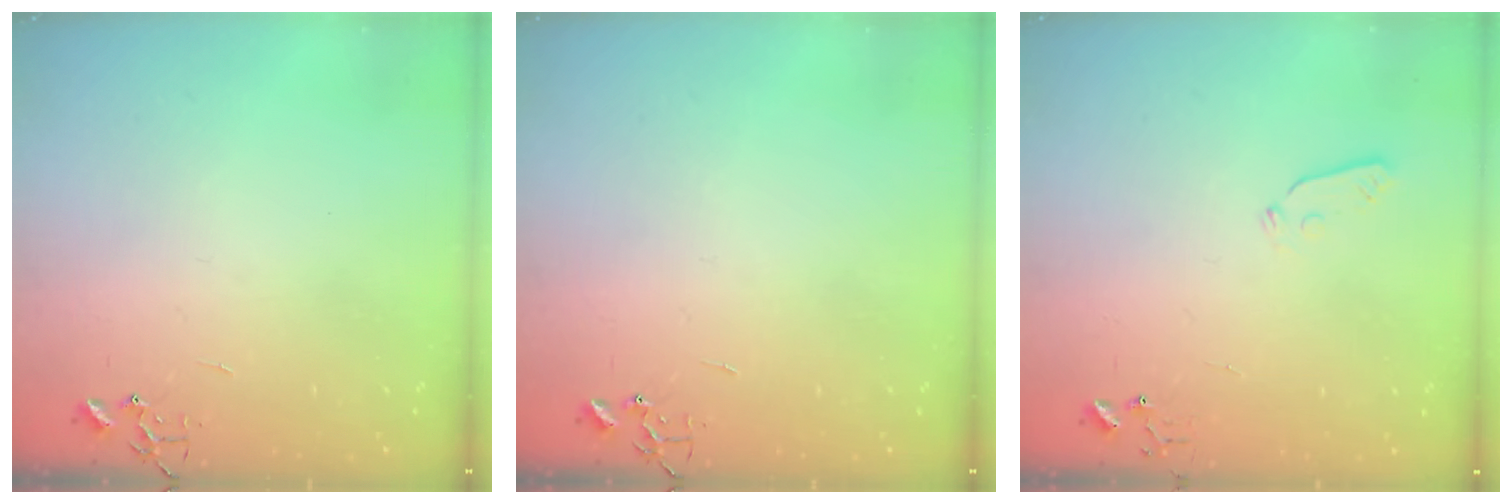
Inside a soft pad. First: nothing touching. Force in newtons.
{"total": 0.0}
{"total": 3.5, "press": 3.5, "slide": 0.4}